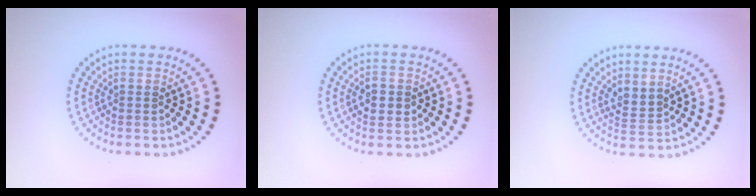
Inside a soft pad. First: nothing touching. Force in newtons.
{"total": 2.3, "press": 2.3, "slide": 0.1}
{"total": 1.7, "press": 1.4, "slide": 1.1}